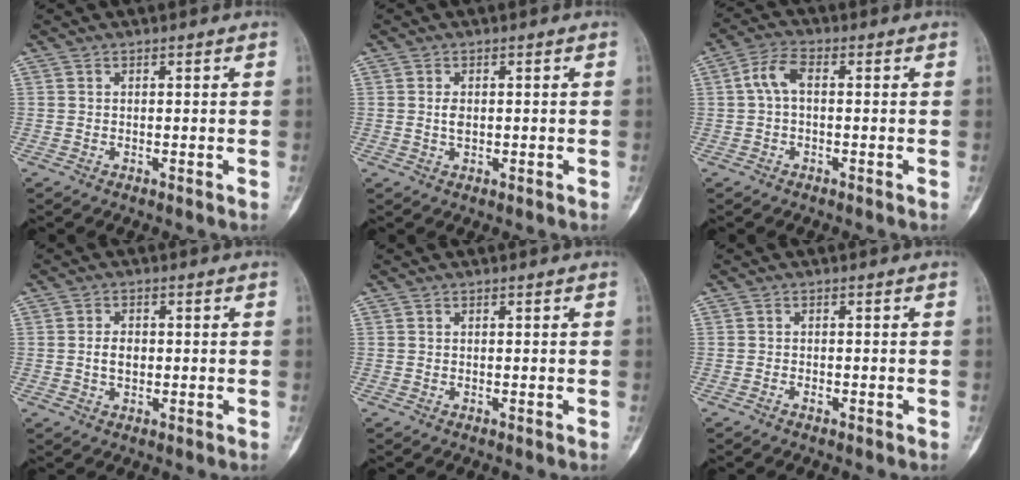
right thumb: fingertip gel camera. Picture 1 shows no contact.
{"total": 1.9, "force": [0.0, 1.1, 1.5], "torque": [-0.030, -0.002, 0.001]}
{"total": 4.6, "force": [0.1, 2.2, 4.0], "torque": [-0.083, 0.012, -0.006]}
{"total": 3.1, "force": [-0.3, 2.1, 2.4], "torque": [-0.037, 0.006, -0.006]}
{"total": 0.0}
{"total": 0.8, "force": [-0.6, 0.4, 0.5], "torque": [-0.011, 0.003, -0.010]}